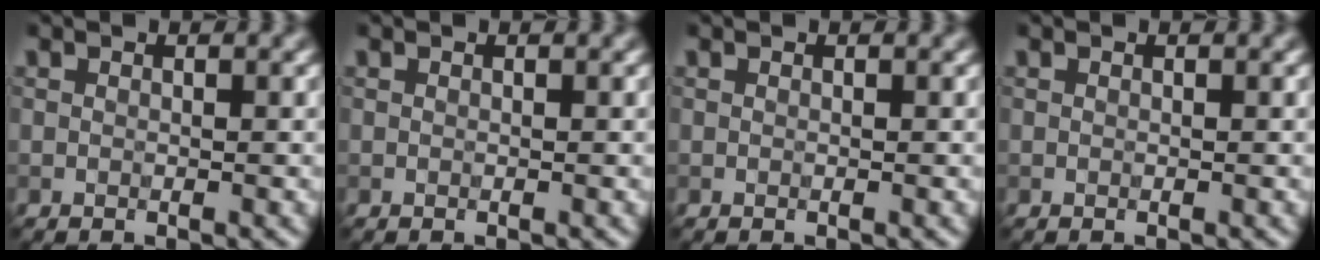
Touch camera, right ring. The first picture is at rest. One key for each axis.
{"total": 0.0}
{"total": 0.0}
{"total": 0.0}